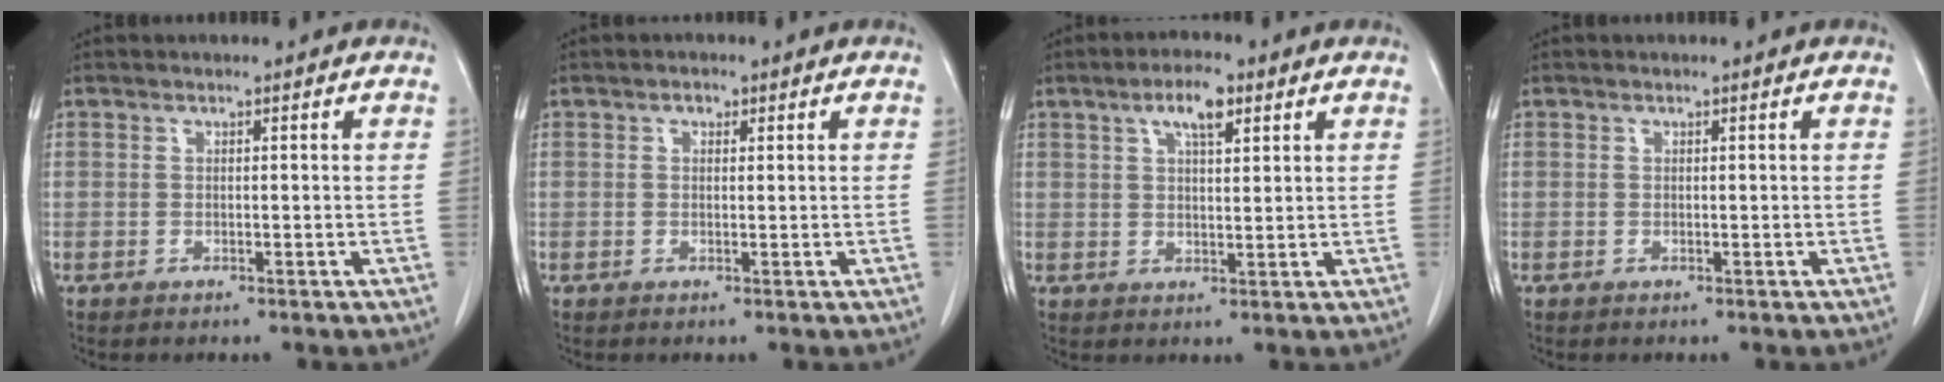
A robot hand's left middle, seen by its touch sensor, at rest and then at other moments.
{"total": 1.1, "force": [0.5, 0.8, 0.6], "torque": [-0.009, 0.002, 0.007]}
{"total": 5.5, "force": [2.9, 1.6, 4.3], "torque": [-0.079, 0.008, 0.049]}
{"total": 0.0}